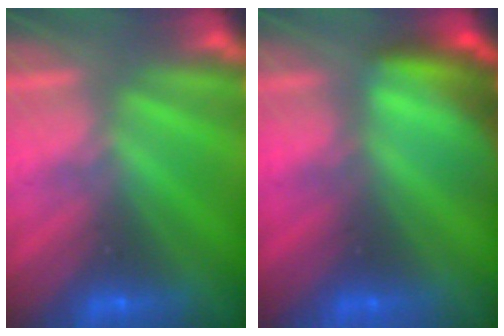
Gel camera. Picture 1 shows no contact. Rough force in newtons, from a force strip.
{"total": 8.9}